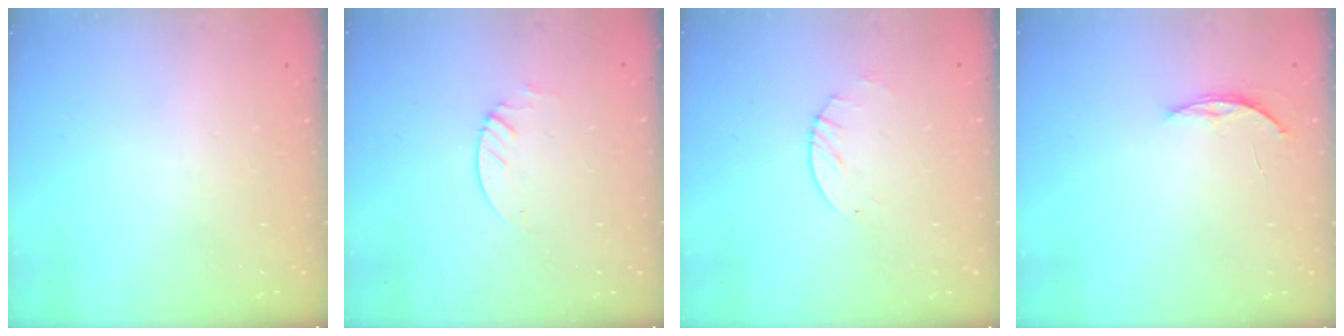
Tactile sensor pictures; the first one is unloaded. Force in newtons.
{"total": 2.1, "press": 2.1, "slide": 0.2}
{"total": 2.6, "press": 2.5, "slide": 0.4}
{"total": 3.7, "press": 3.7, "slide": 0.5}